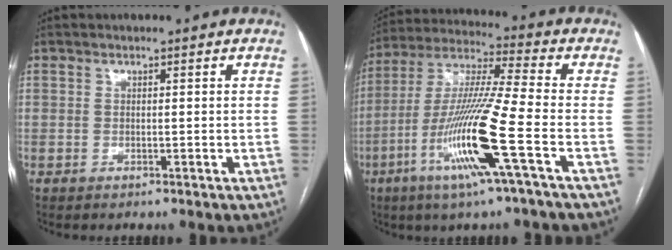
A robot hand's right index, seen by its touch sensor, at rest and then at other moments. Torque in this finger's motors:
{"motor_torque": [2.14, 0.00, 1.05, 0.21]}